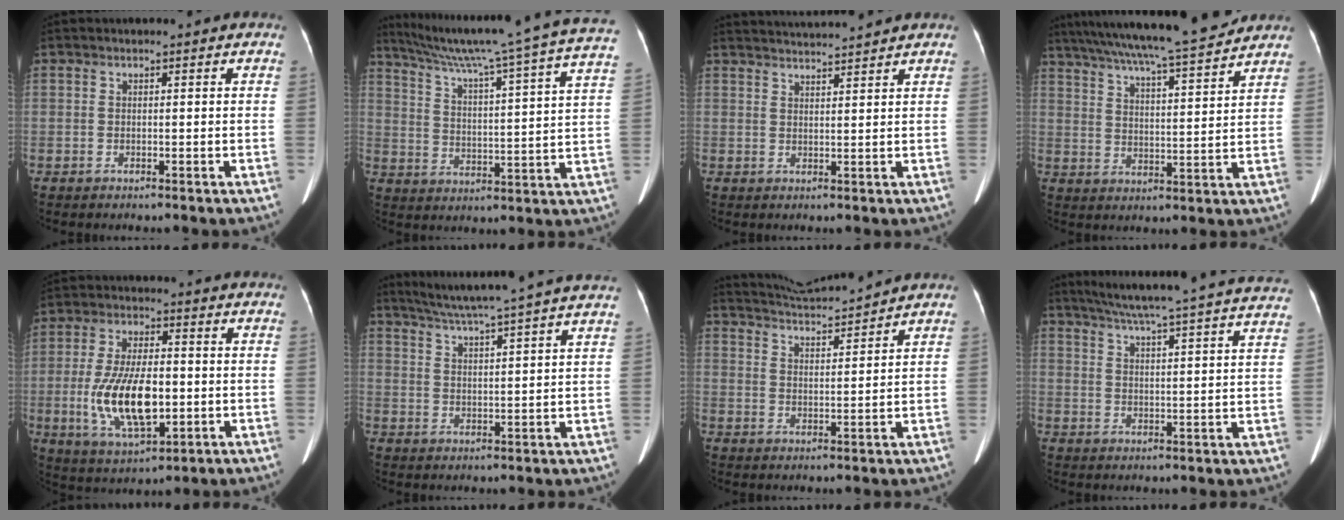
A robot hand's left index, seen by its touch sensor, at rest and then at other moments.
{"total": 26.0, "force": [21.8, -1.5, 14.1], "torque": [-0.229, -0.041, 0.292]}
{"total": 5.7, "force": [5.6, -0.6, 0.9], "torque": [-0.020, 0.015, 0.084]}
{"total": 19.3, "force": [17.0, 0.8, 9.1], "torque": [-0.161, 0.005, 0.252]}
{"total": 12.9, "force": [-2.3, 4.9, 11.7], "torque": [-0.240, -0.012, -0.035]}
{"total": 16.2, "force": [14.1, -1.4, 7.9], "torque": [-0.139, 0.000, 0.192]}
{"total": 8.6, "force": [8.4, -1.3, 1.7], "torque": [-0.045, 0.005, 0.142]}
{"total": 25.9, "force": [23.2, -0.3, 11.4], "torque": [-0.184, -0.027, 0.291]}